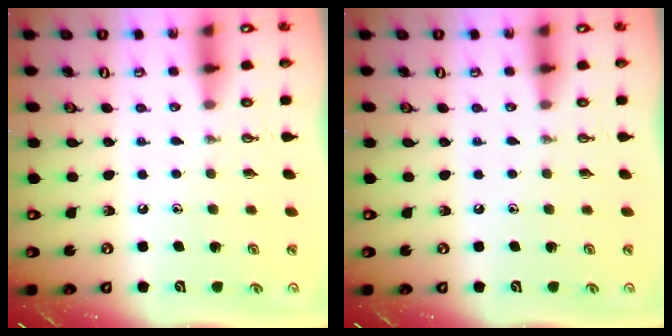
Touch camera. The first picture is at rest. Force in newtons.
{"total": 0.0}